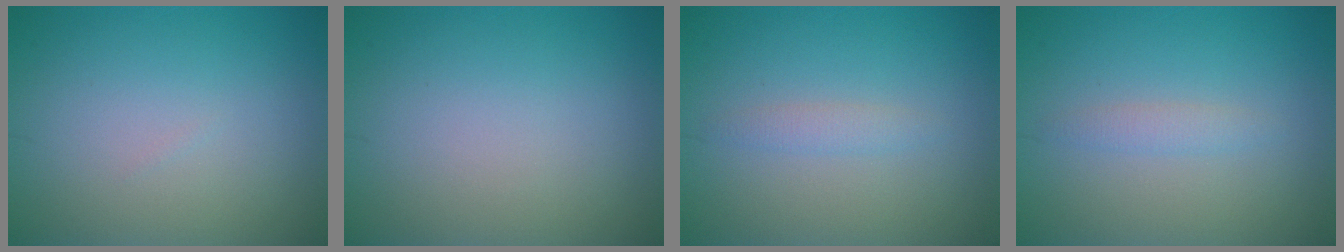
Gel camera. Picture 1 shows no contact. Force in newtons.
{"total": 0.0}
{"total": 1.2, "press": 1.2, "slide": 0.0}
{"total": 1.2, "press": 1.2, "slide": 0.0}